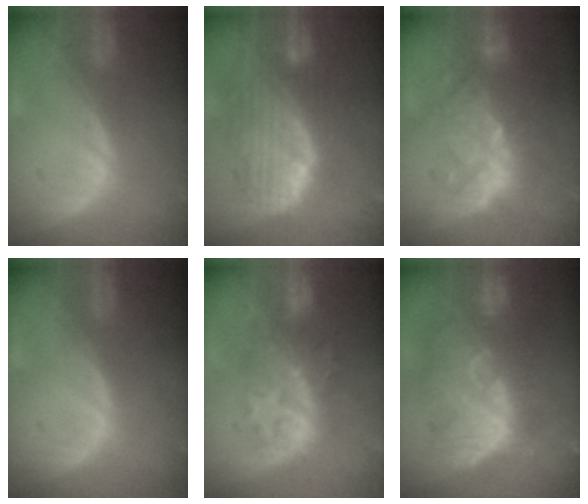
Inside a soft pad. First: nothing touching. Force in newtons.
{"total": 10.4, "press": 9.1, "slide": 5.2}
{"total": 9.3, "press": 9.1, "slide": 1.8}
{"total": 0.0}
{"total": 8.1, "press": 8.1, "slide": 0.8}
{"total": 11.6, "press": 10.8, "slide": 4.1}